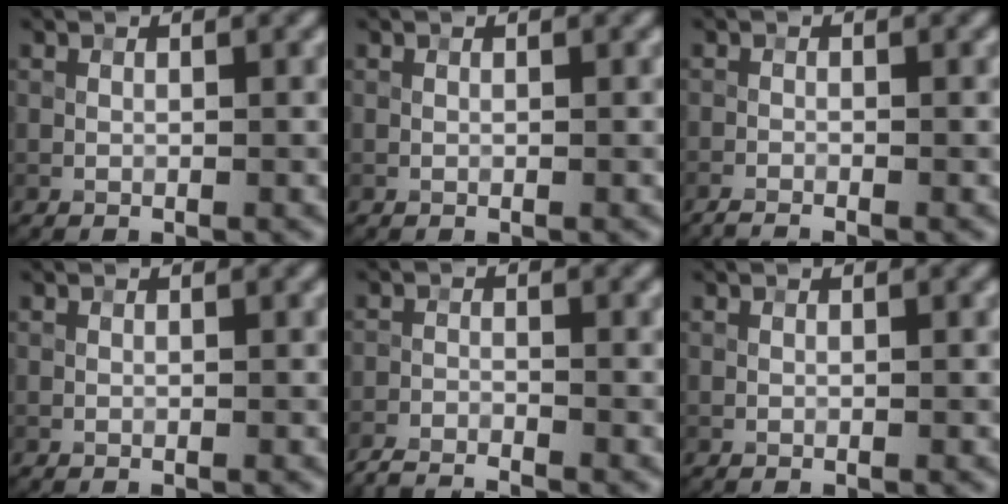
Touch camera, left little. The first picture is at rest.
{"total": 0.0}
{"total": 1.1, "force": [-1.1, 0.1, 0.4], "torque": [-0.007, -0.001, -0.024]}
{"total": 0.0}
{"total": 3.3, "force": [-3.2, 0.1, 0.6], "torque": [-0.014, -0.011, -0.066]}
{"total": 0.0}